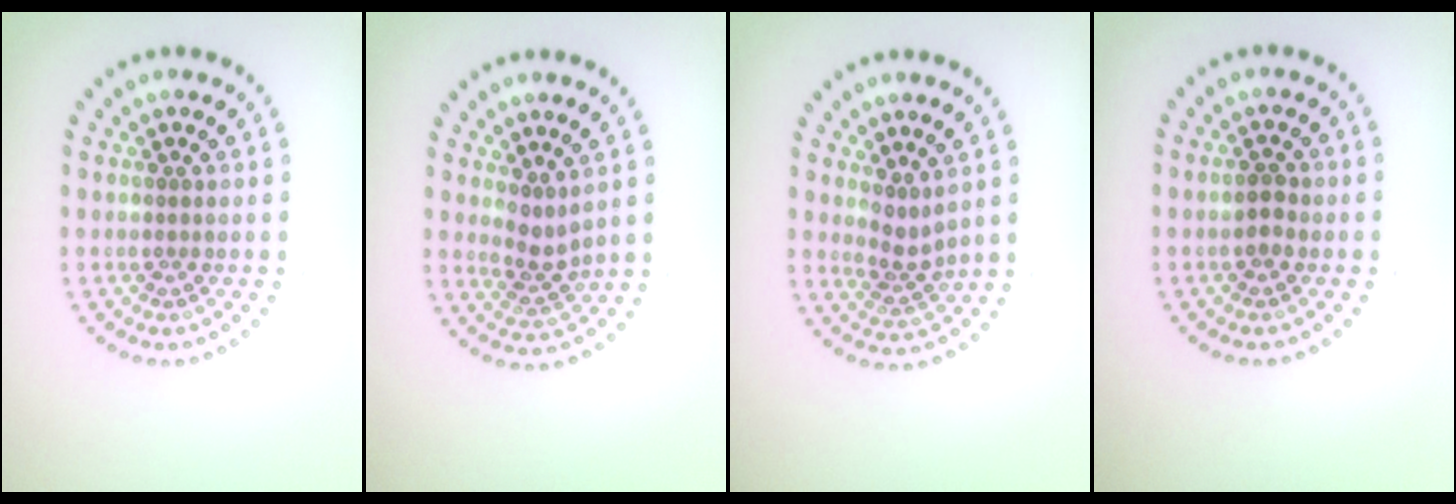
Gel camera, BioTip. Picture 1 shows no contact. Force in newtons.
{"total": 2.2, "press": 1.6, "slide": 1.5}
{"total": 2.4, "press": 1.6, "slide": 1.8}
{"total": 1.5, "press": 1.5, "slide": 0.1}